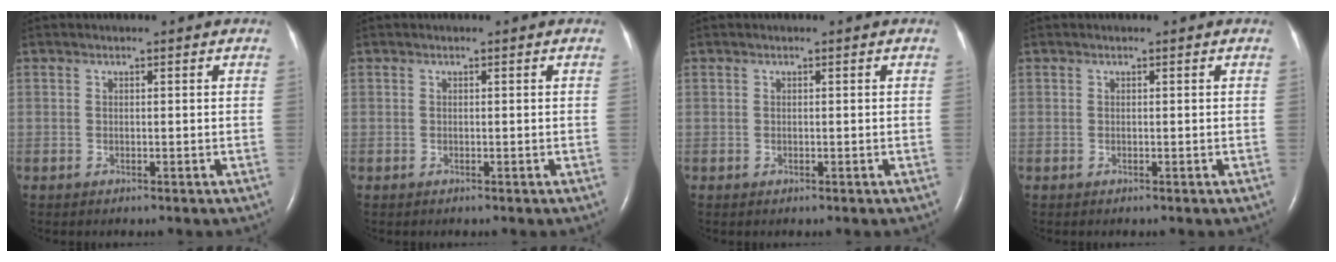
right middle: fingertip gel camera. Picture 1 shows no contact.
{"total": 0.0}
{"total": 0.0}
{"total": 0.0}